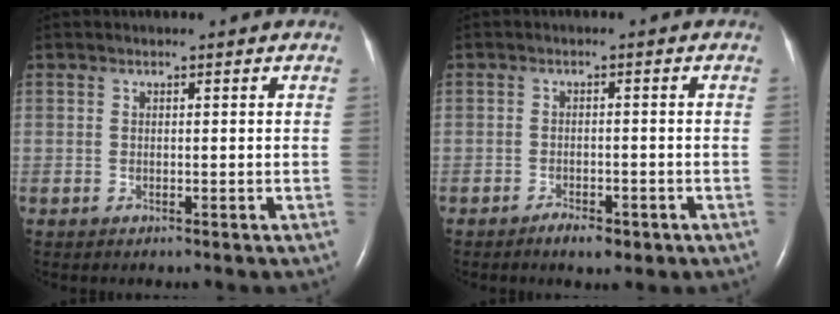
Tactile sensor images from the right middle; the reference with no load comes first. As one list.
[{"total": 2.9, "force": [-1.9, 1.2, 1.8], "torque": [-0.032, 0.000, -0.024]}]